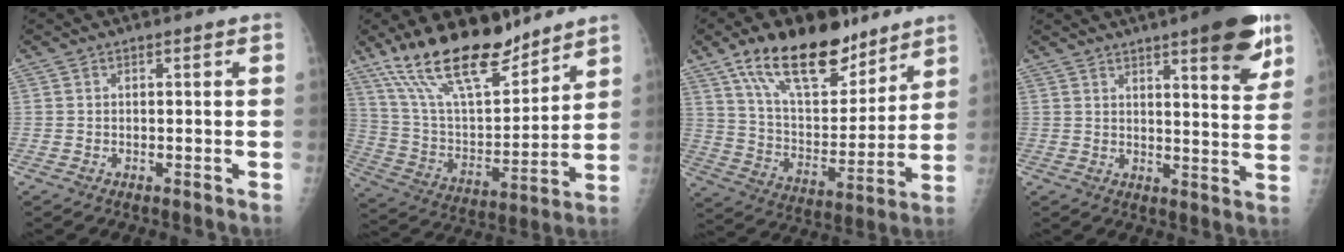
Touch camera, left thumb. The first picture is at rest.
{"total": 20.5, "force": [15.4, 7.1, 11.6], "torque": [-0.169, -0.078, 0.280]}
{"total": 20.9, "force": [13.9, 9.8, 12.2], "torque": [-0.157, -0.068, 0.244]}
{"total": 12.9, "force": [7.7, 3.0, 10.0], "torque": [-0.105, -0.037, 0.099]}